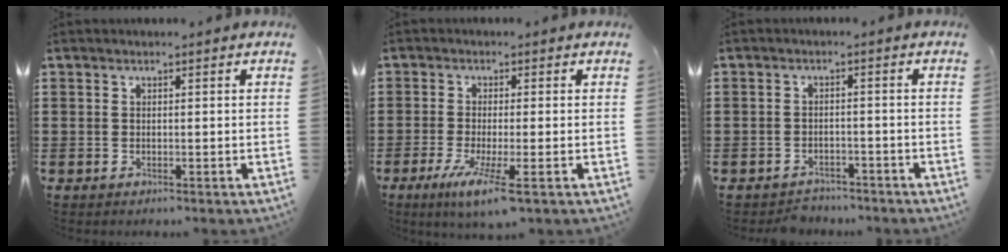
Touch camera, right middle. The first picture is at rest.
{"total": 5.4, "force": [-2.3, 0.2, 4.9], "torque": [-0.103, -0.023, -0.040]}
{"total": 2.2, "force": [-2.1, 0.6, -0.1], "torque": [-0.005, 0.000, -0.048]}